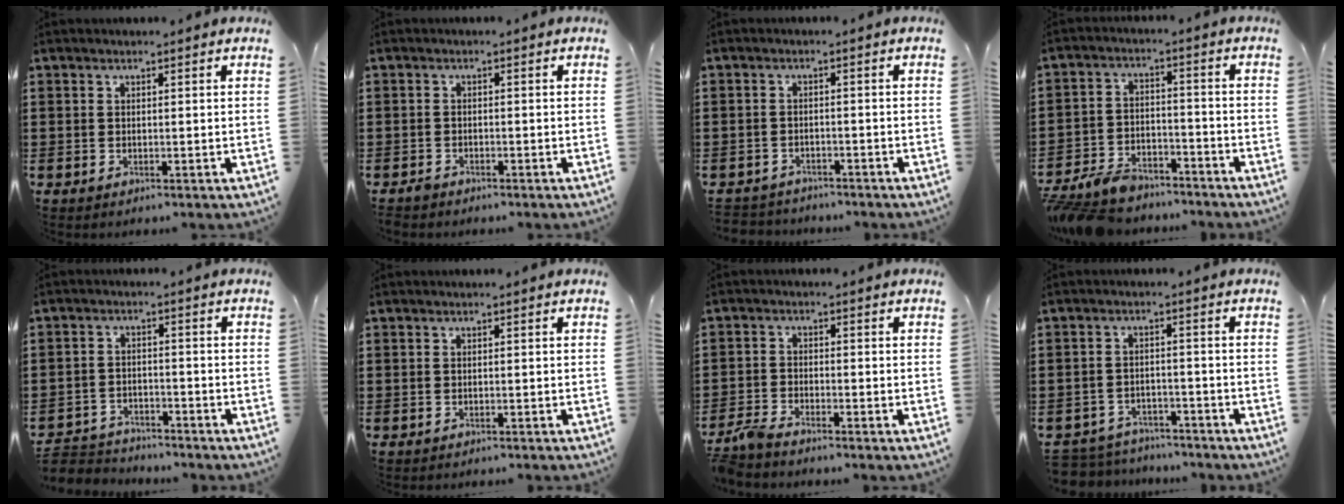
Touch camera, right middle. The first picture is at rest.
{"total": 1.3, "force": [-1.2, 0.5, 0.2], "torque": [-0.008, 0.000, -0.025]}
{"total": 2.6, "force": [-2.4, 0.7, -0.4], "torque": [0.001, 0.001, -0.057]}
{"total": 6.8, "force": [-6.4, 1.6, 1.5], "torque": [-0.049, 0.009, -0.131]}
{"total": 3.8, "force": [-3.7, 1.0, -0.3], "torque": [-0.011, -0.001, -0.083]}
{"total": 0.6, "force": [-0.6, 0.1, 0.0], "torque": [-0.001, 0.001, -0.014]}
{"total": 3.3, "force": [-3.1, 0.3, 1.1], "torque": [-0.042, -0.004, -0.071]}
{"total": 4.3, "force": [-4.3, 0.8, -0.2], "torque": [-0.010, 0.003, -0.094]}